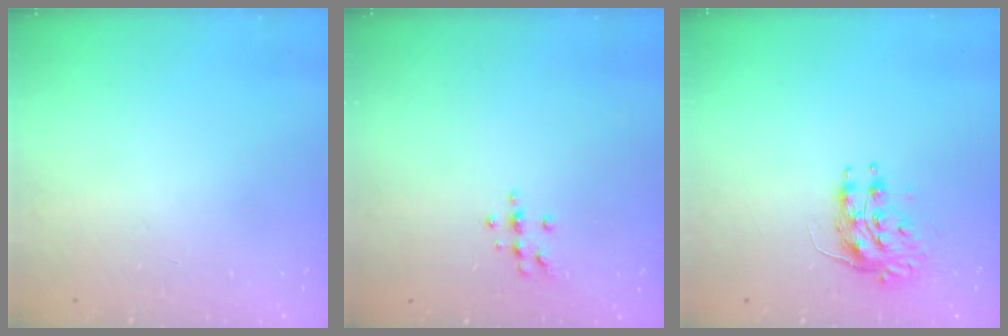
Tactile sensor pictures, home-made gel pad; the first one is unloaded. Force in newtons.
{"total": 7.5, "press": 7.4, "slide": 1.3}
{"total": 8.1, "press": 8.1, "slide": 0.1}